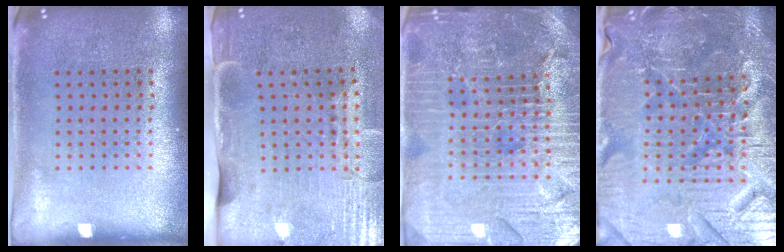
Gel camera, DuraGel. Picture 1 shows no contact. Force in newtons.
{"total": 4.3, "press": 3.6, "slide": 2.4}
{"total": 5.4, "press": 4.9, "slide": 2.3}
{"total": 5.4, "press": 5.2, "slide": 1.6}